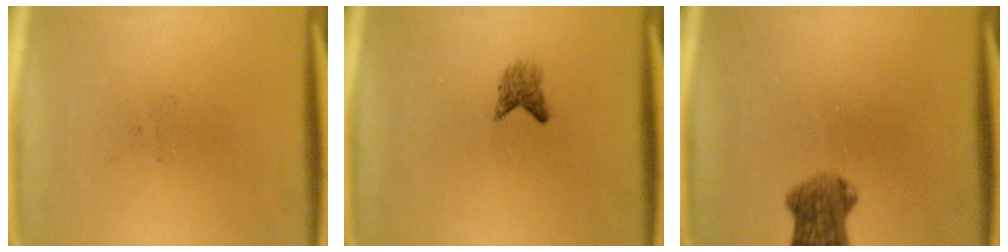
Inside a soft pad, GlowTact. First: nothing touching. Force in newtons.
{"total": 1.8}
{"total": 5.5}